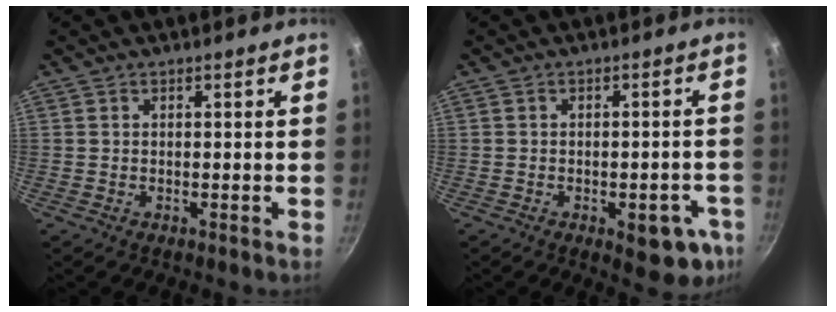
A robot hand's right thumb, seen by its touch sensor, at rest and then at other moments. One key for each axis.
{"total": 9.4, "fx": -3.7, "fy": 4.5, "fz": 7.4, "tx": -0.050, "ty": 0.018, "tz": -0.040}